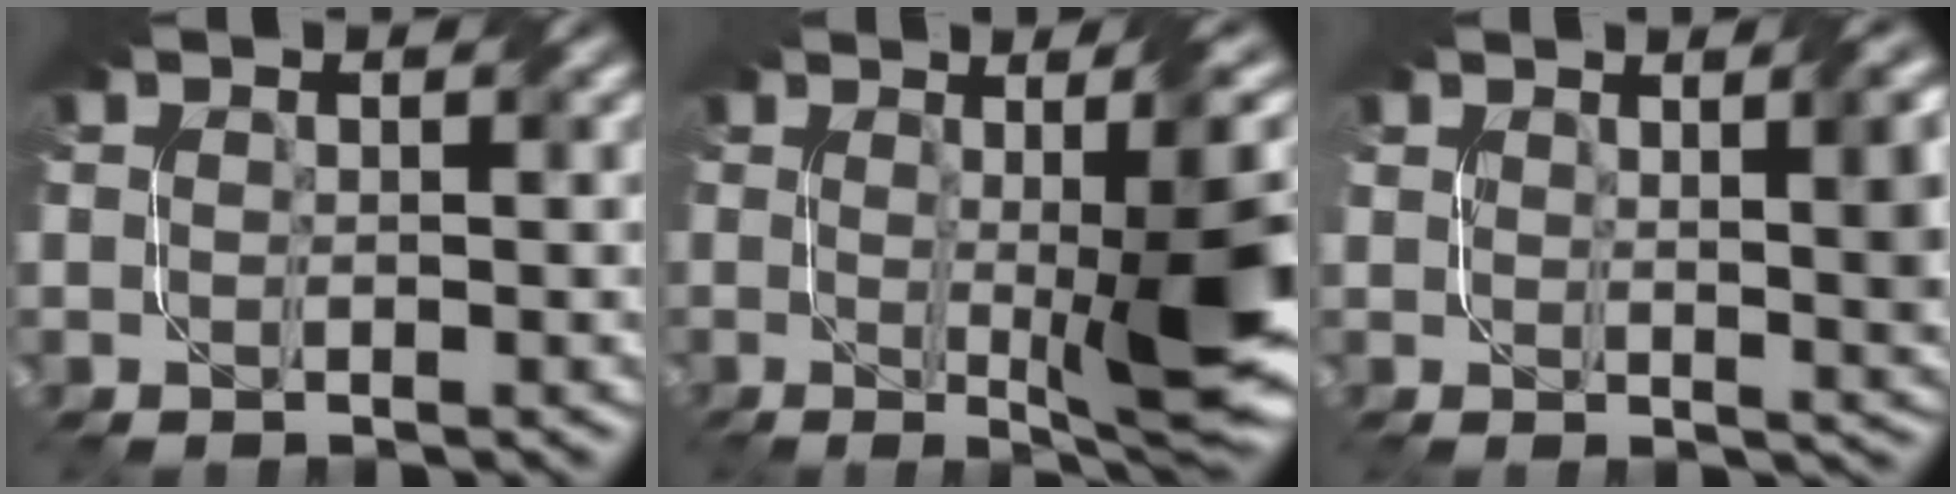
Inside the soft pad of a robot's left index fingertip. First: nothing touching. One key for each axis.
{"total": 11.7, "fx": -0.1, "fy": 2.6, "fz": 11.4, "tx": -0.134, "ty": -0.004, "tz": 0.009}
{"total": 6.1, "fx": 2.1, "fy": 2.0, "fz": 5.4, "tx": -0.047, "ty": 0.000, "tz": 0.038}